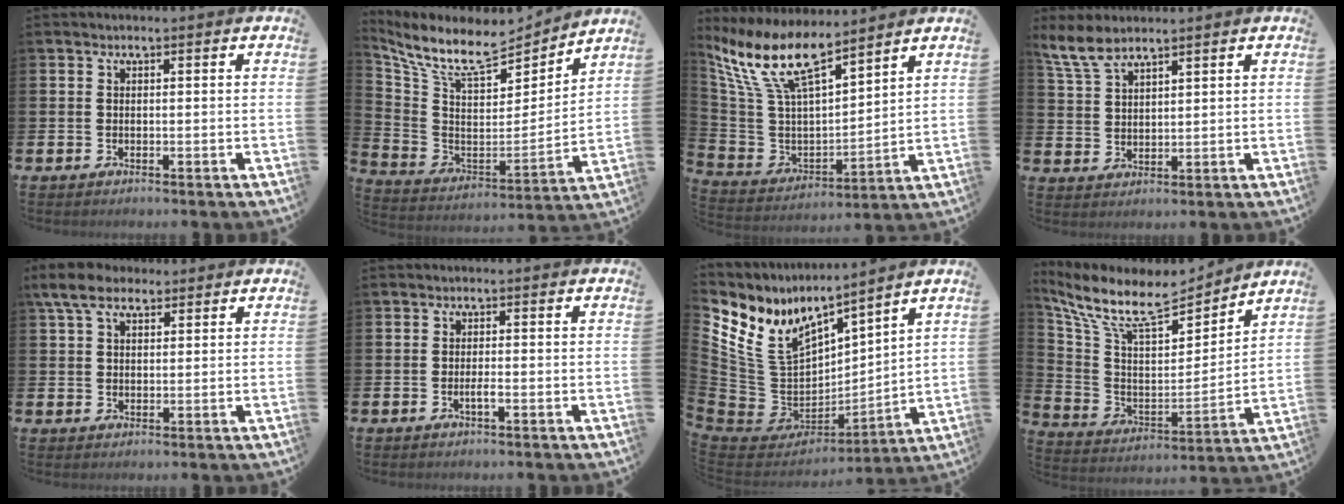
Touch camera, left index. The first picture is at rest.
{"total": 10.6, "force": [8.9, 3.5, 4.6], "torque": [-0.123, -0.058, 0.153]}
{"total": 11.9, "force": [9.5, 3.4, 6.3], "torque": [-0.164, -0.051, 0.169]}
{"total": 5.7, "force": [5.0, 1.6, 2.2], "torque": [-0.053, -0.016, 0.092]}
{"total": 6.3, "force": [4.8, 3.0, 2.8], "torque": [-0.049, -0.008, 0.085]}
{"total": 1.1, "force": [-0.5, 0.2, 1.0], "torque": [-0.023, 0.000, -0.008]}
{"total": 9.0, "force": [7.3, 4.8, 2.5], "torque": [-0.105, -0.066, 0.136]}
{"total": 10.7, "force": [8.8, 3.5, 4.9], "torque": [-0.129, -0.057, 0.150]}